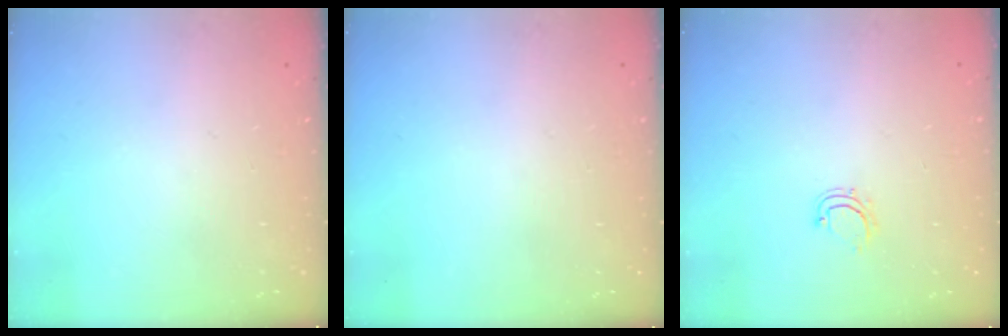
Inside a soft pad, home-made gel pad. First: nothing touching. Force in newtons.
{"total": 0.0}
{"total": 4.3, "press": 4.2, "slide": 0.6}